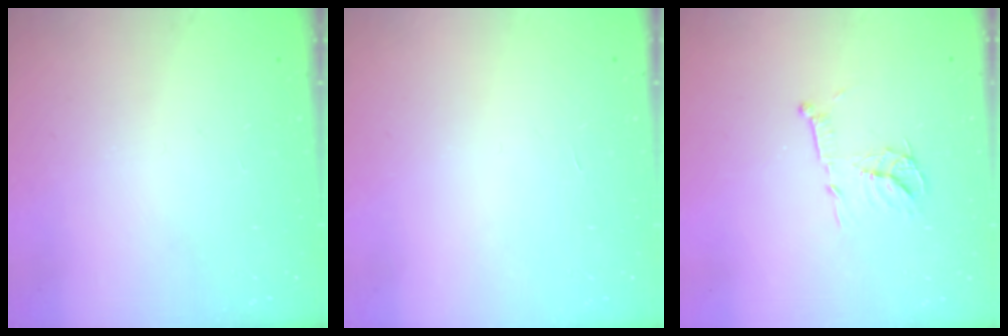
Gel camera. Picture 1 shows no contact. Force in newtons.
{"total": 1.7, "press": 1.7, "slide": 0.1}
{"total": 11.7, "press": 11.7, "slide": 0.7}